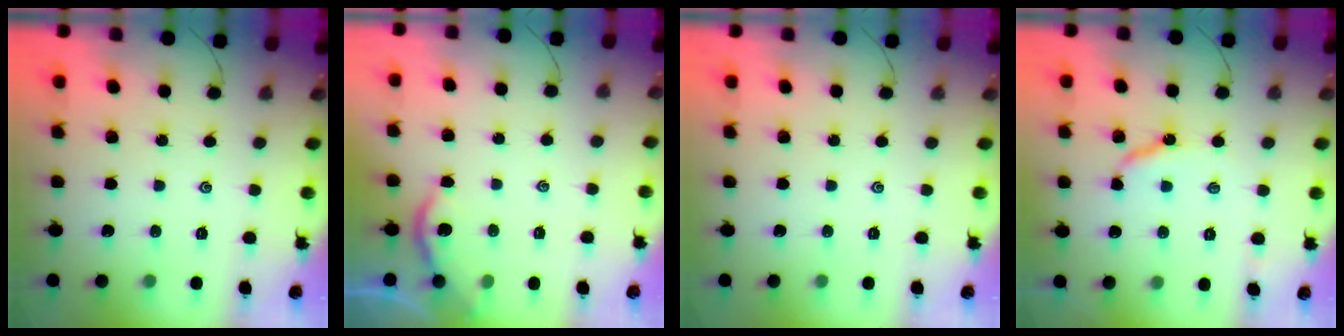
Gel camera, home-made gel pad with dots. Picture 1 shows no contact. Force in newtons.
{"total": 2.7, "press": 2.7, "slide": 0.2}
{"total": 0.0}
{"total": 6.5, "press": 6.4, "slide": 0.7}